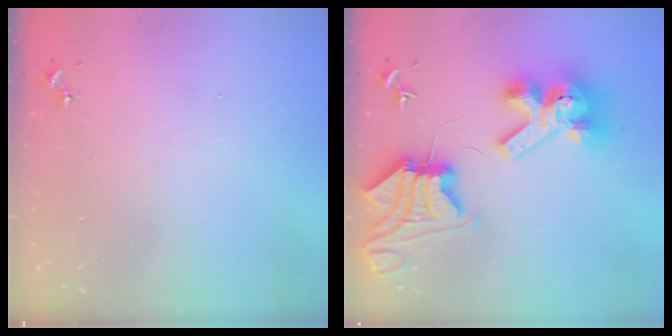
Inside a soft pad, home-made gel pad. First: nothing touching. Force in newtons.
{"total": 15.4, "press": 15.3, "slide": 1.9}